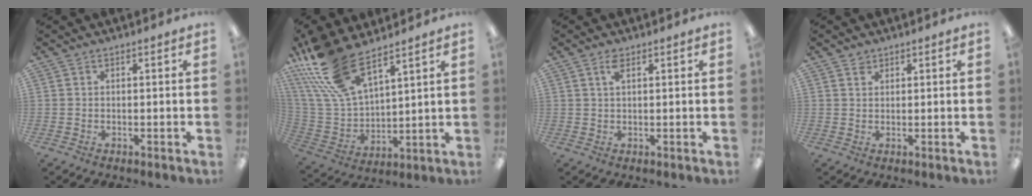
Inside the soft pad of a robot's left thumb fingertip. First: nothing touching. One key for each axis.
{"total": 19.4, "fx": 13.3, "fy": 8.0, "fz": 11.7, "tx": -0.283, "ty": -0.064, "tz": 0.241}
{"total": 2.4, "fx": 1.4, "fy": 1.0, "fz": 1.8, "tx": -0.032, "ty": 0.001, "tz": 0.022}
{"total": 1.5, "fx": 1.2, "fy": 0.9, "fz": 0.2, "tx": -0.005, "ty": 0.000, "tz": 0.023}